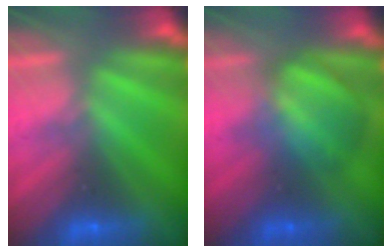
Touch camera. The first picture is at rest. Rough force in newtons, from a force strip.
{"total": 2.8}